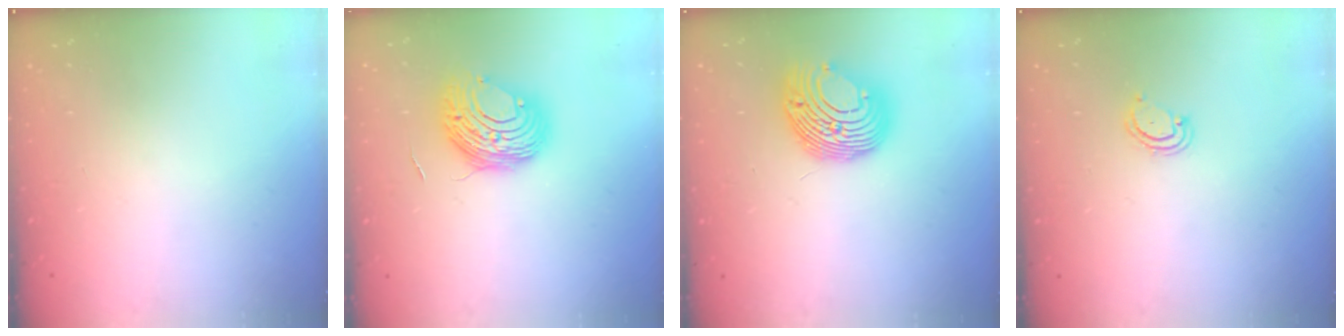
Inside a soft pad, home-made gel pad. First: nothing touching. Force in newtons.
{"total": 10.1, "press": 10.1, "slide": 0.7}
{"total": 14.2, "press": 14.2, "slide": 0.0}
{"total": 3.9, "press": 3.9, "slide": 0.4}